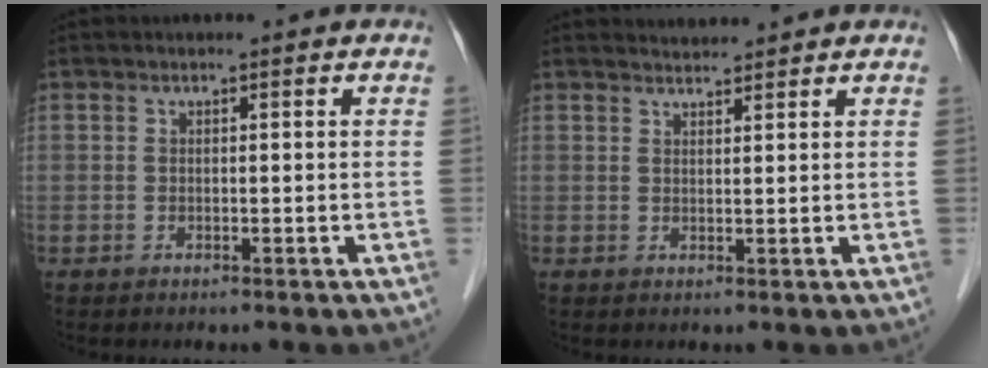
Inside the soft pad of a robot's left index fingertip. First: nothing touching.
{"total": 1.9, "force": [1.9, -0.1, -0.3], "torque": [-0.004, 0.011, 0.038]}